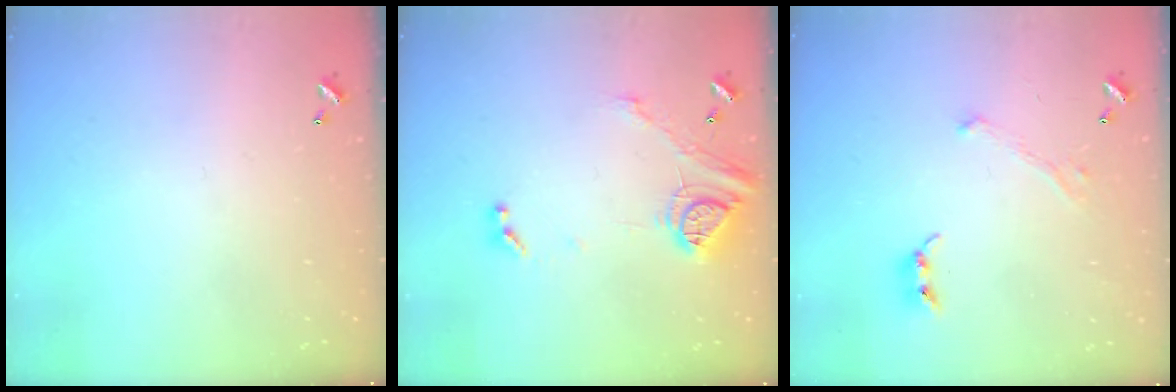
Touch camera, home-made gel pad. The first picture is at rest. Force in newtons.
{"total": 14.1, "press": 14.0, "slide": 1.6}
{"total": 1.8, "press": 1.6, "slide": 0.9}